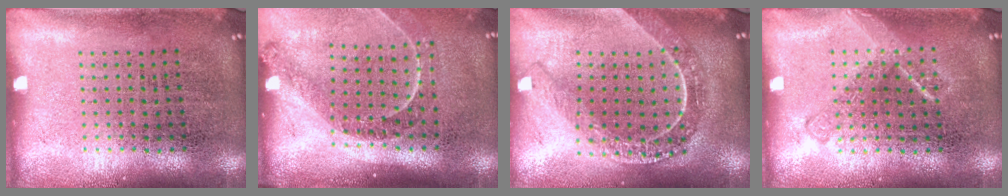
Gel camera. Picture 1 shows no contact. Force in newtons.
{"total": 1.3, "press": 1.3, "slide": 0.2}
{"total": 2.3, "press": 1.9, "slide": 1.2}
{"total": 1.5, "press": 1.5, "slide": 0.2}